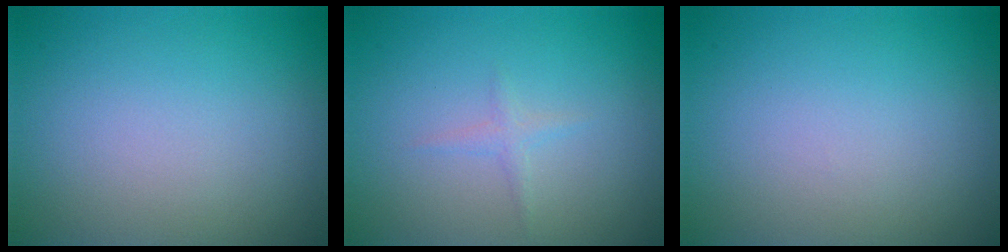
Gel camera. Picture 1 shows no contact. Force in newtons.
{"total": 0.8, "press": 0.8, "slide": 0.1}
{"total": 0.0}